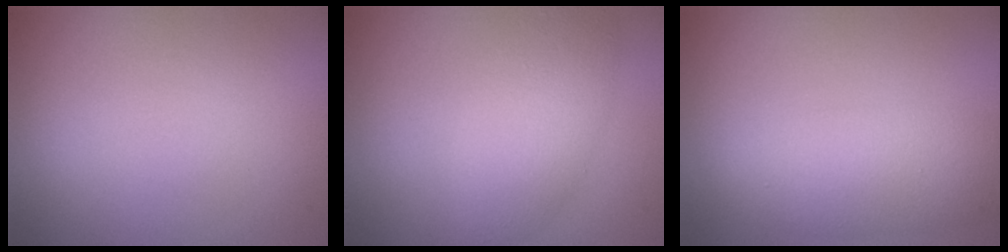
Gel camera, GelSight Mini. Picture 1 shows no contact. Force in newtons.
{"total": 4.1, "press": 4.1, "slide": 0.0}
{"total": 4.5, "press": 4.5, "slide": 0.2}